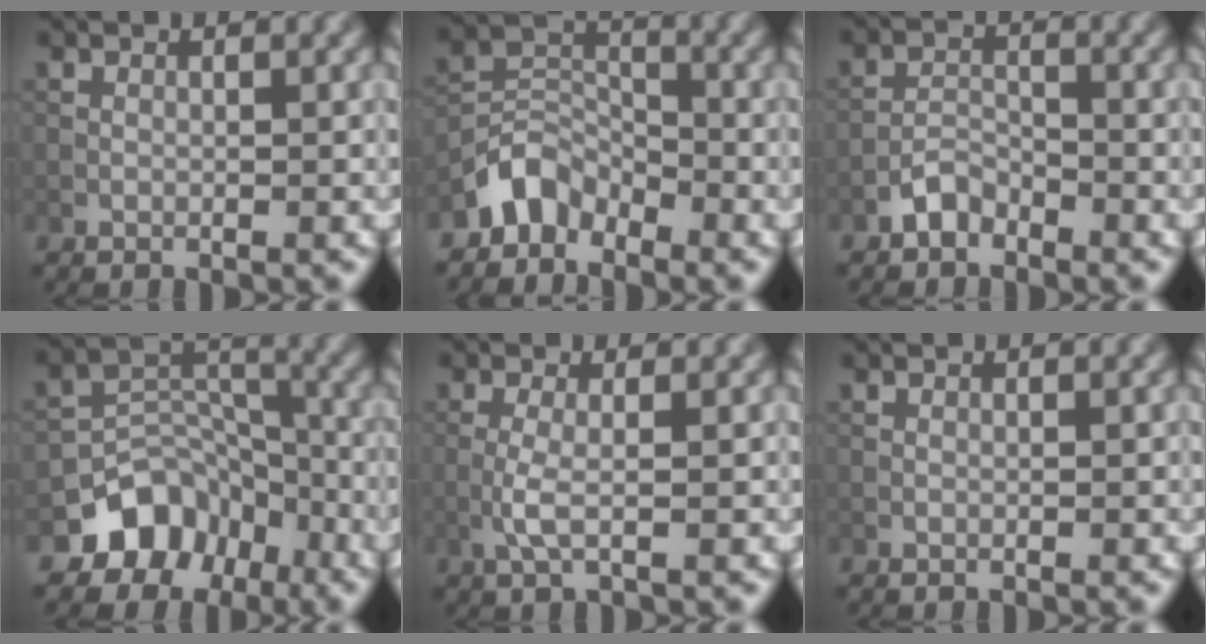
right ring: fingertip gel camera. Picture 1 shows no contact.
{"total": 3.6, "force": [-2.9, 2.0, 0.9], "torque": [-0.012, 0.012, -0.066]}
{"total": 2.1, "force": [-1.7, 1.0, 0.7], "torque": [-0.010, 0.011, -0.036]}
{"total": 6.5, "force": [-4.1, 4.7, 1.9], "torque": [-0.009, 0.002, -0.071]}
{"total": 1.9, "force": [-0.5, 0.3, 1.8], "torque": [-0.041, 0.002, -0.016]}
{"total": 0.0}